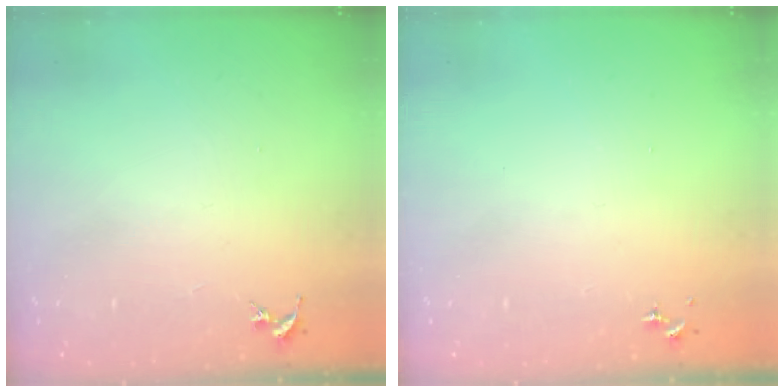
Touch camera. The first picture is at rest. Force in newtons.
{"total": 0.0}